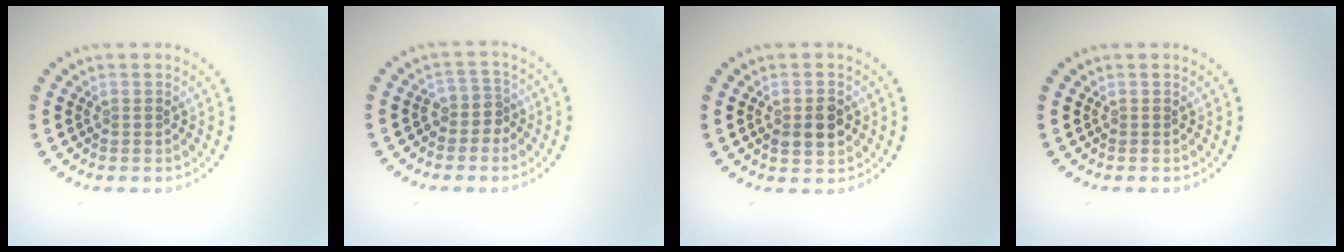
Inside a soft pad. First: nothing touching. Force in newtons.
{"total": 2.0, "press": 1.5, "slide": 1.3}
{"total": 2.9, "press": 2.9, "slide": 0.2}
{"total": 0.0}